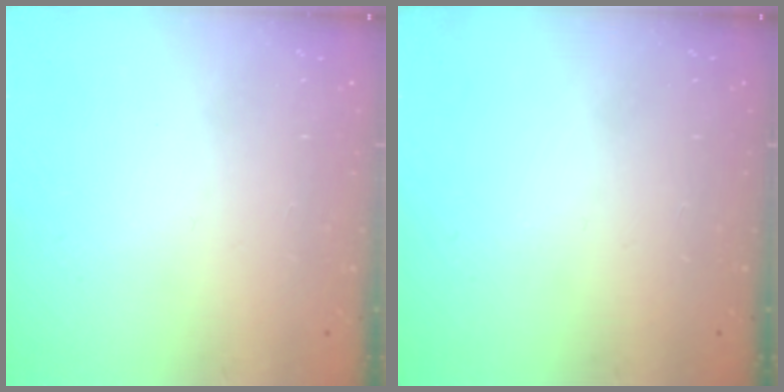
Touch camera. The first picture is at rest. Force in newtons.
{"total": 0.0}